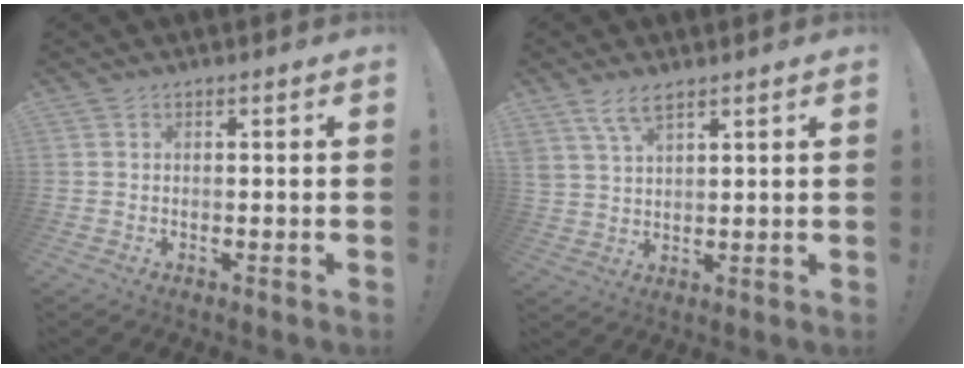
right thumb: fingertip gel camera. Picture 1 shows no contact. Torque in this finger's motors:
{"motor_torque": [-0.27, 0.58, 0.66, 0.58, 0.10]}